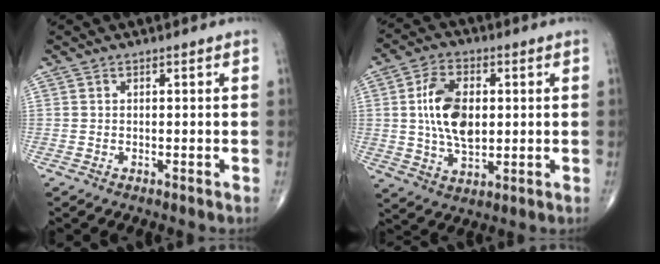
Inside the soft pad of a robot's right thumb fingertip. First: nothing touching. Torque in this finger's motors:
{"motor_torque": [1.36, 1.44, 1.36, 0.40, 0.10]}